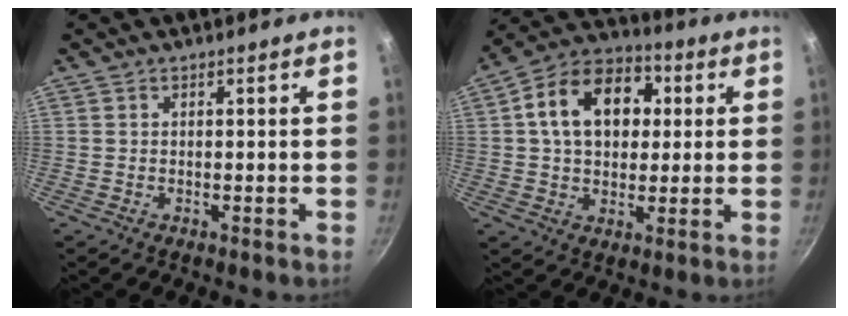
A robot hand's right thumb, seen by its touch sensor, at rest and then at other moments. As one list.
[{"total": 15.5, "force": [3.1, 11.2, 10.3], "torque": [-0.137, 0.023, 0.035]}]